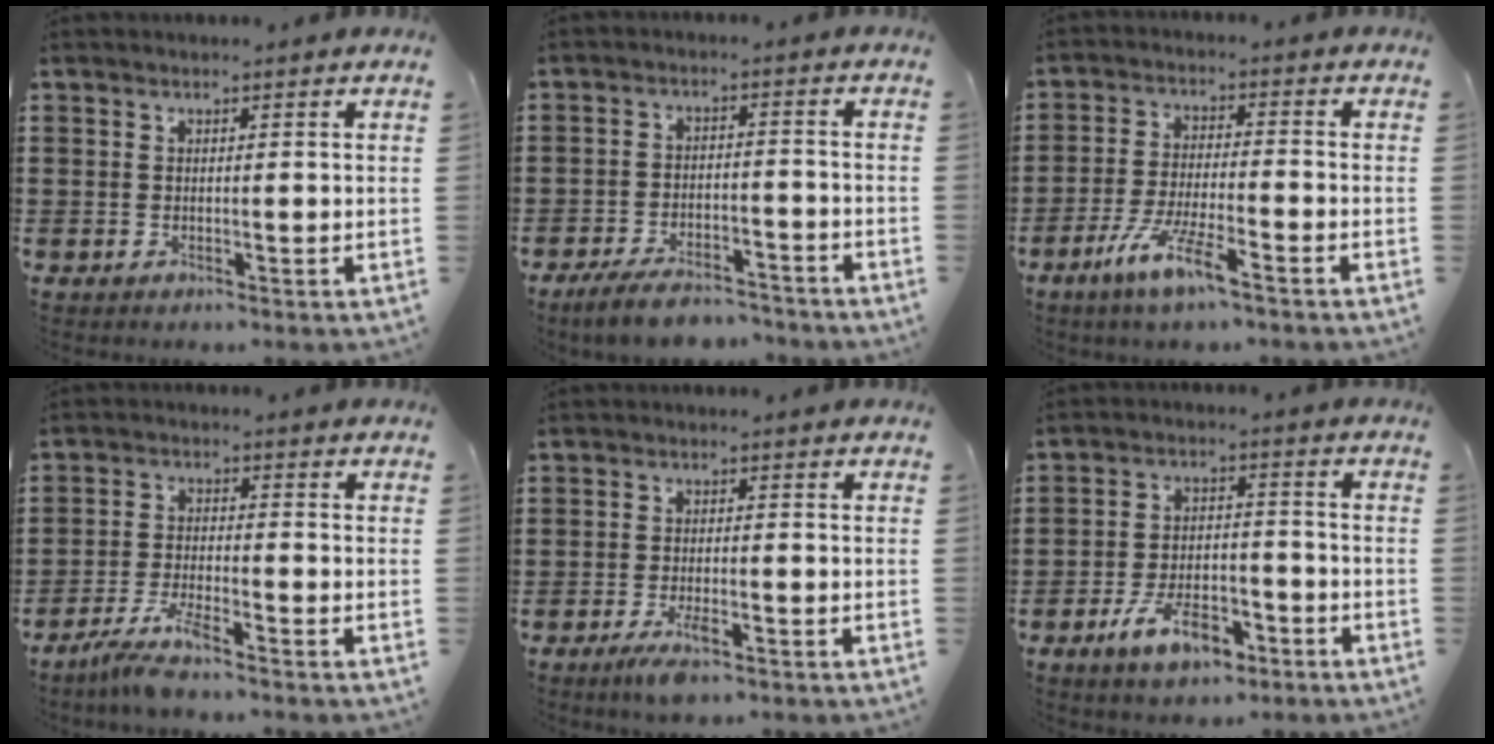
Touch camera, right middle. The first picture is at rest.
{"total": 6.4, "force": [-5.8, 1.5, 2.3], "torque": [-0.044, 0.009, -0.112]}
{"total": 7.2, "force": [-4.8, 1.0, 5.3], "torque": [-0.115, -0.009, -0.092]}
{"total": 4.9, "force": [-3.9, 0.1, 2.9], "torque": [-0.078, -0.017, -0.078]}
{"total": 3.9, "force": [-2.1, 0.8, 3.2], "torque": [-0.072, -0.010, -0.042]}
{"total": 8.0, "force": [-5.1, 3.5, 5.2], "torque": [-0.100, 0.011, -0.092]}